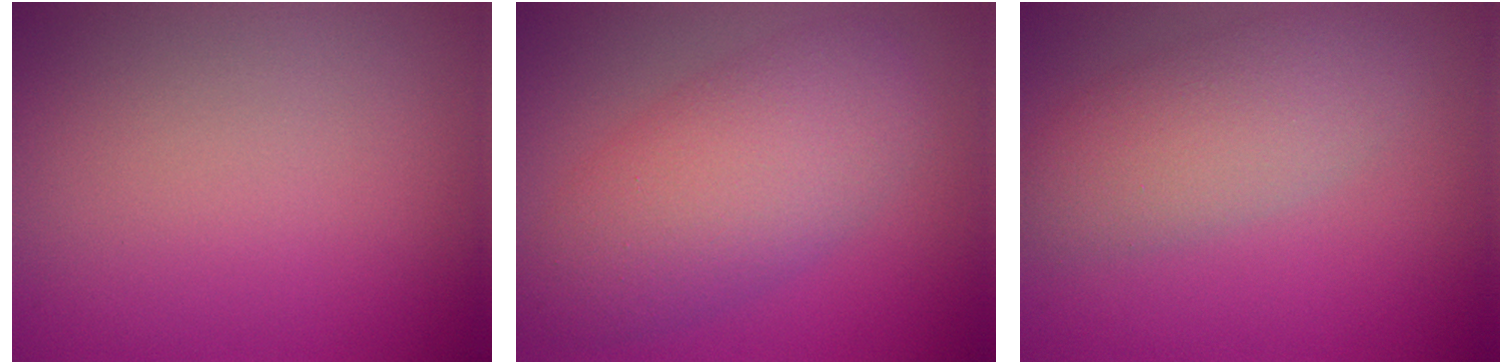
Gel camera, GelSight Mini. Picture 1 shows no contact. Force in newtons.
{"total": 6.4, "press": 6.4, "slide": 0.2}
{"total": 4.2, "press": 4.2, "slide": 0.2}